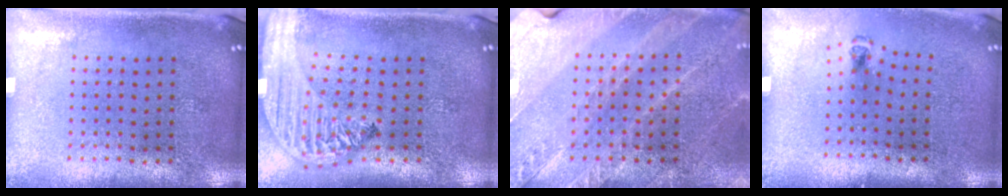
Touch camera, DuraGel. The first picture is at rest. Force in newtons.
{"total": 2.9, "press": 2.2, "slide": 1.8}
{"total": 2.9, "press": 2.7, "slide": 0.9}
{"total": 0.5, "press": 0.4, "slide": 0.4}